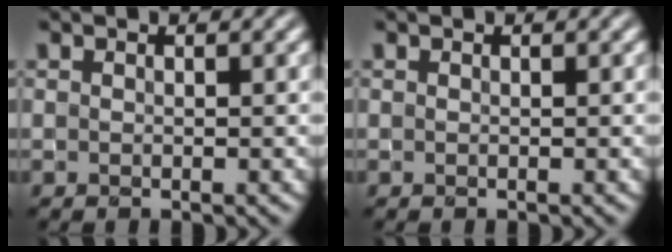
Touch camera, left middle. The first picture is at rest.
{"total": 0.0}